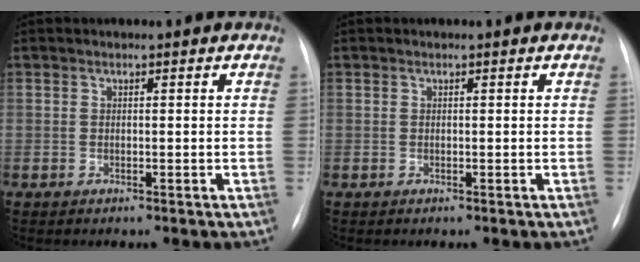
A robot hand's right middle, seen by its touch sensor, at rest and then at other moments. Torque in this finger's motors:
{"motor_torque": [0.00, 0.00, 0.00, 0.00]}